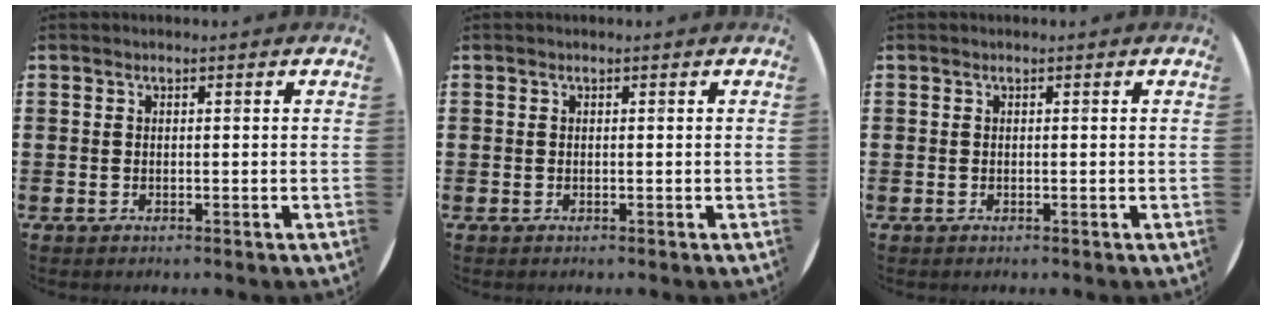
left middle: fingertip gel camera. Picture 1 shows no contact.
{"total": 0.0}
{"total": 0.0}